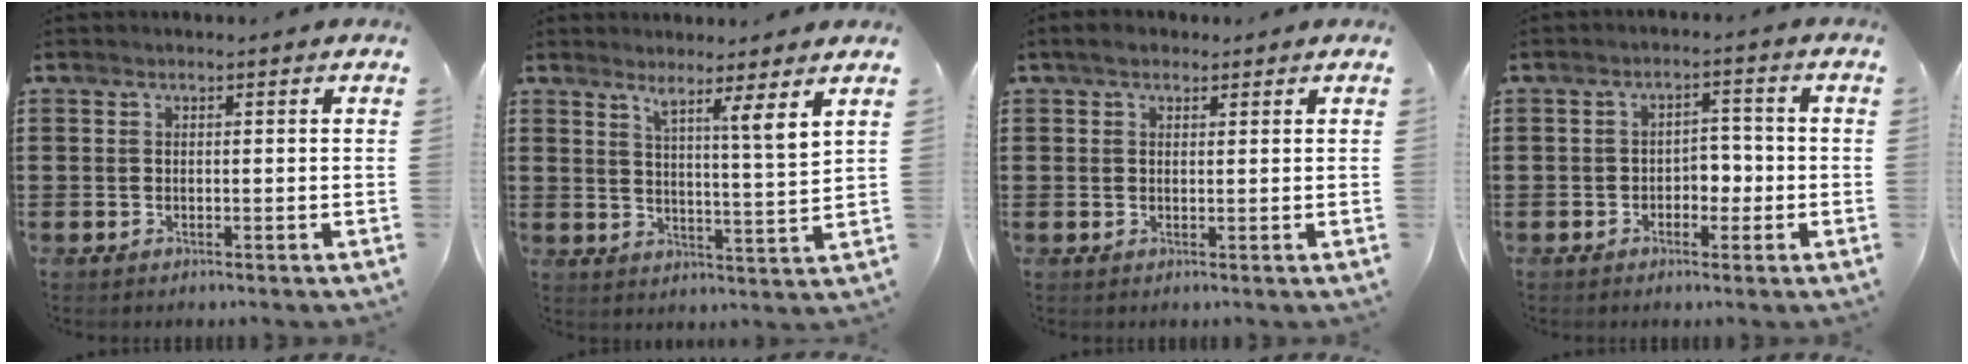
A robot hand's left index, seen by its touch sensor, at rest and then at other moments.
{"total": 5.4, "force": [4.2, -1.6, 3.0], "torque": [-0.055, -0.033, 0.064]}
{"total": 1.9, "force": [1.2, 1.1, 0.8], "torque": [-0.020, 0.008, 0.023]}
{"total": 3.3, "force": [-1.4, 2.3, 2.0], "torque": [-0.041, 0.007, -0.031]}